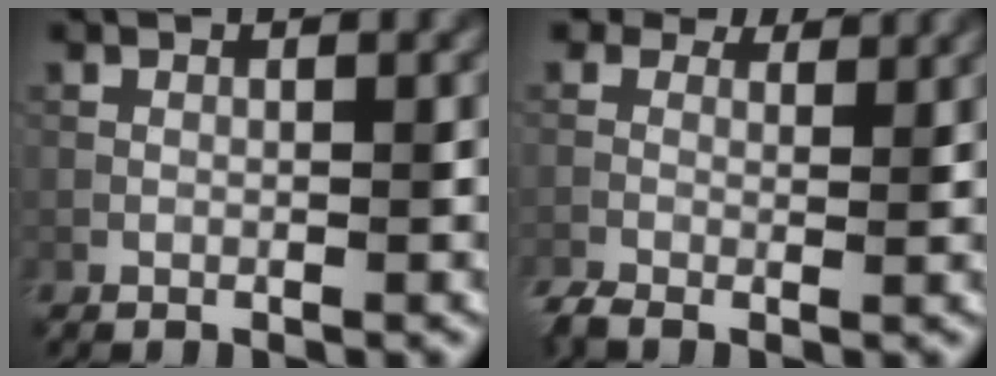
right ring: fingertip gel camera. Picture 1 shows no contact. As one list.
[{"total": 4.4, "force": [1.9, 2.9, 2.7], "torque": [-0.060, -0.001, 0.022]}]